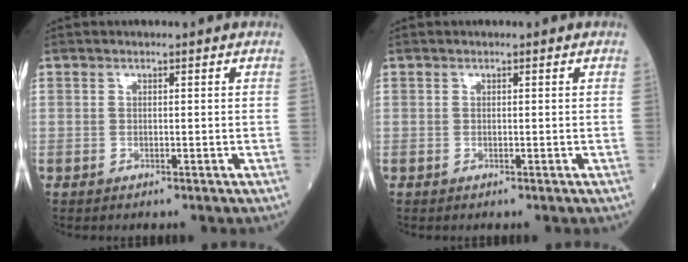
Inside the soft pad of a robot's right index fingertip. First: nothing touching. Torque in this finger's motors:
{"motor_torque": [0.12, 0.09, -0.08, 0.01]}